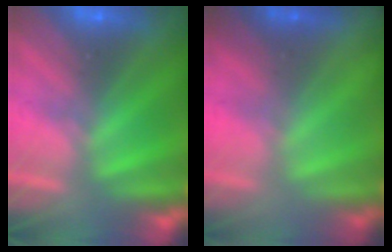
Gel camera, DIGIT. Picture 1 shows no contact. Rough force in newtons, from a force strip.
{"total": 1.3}